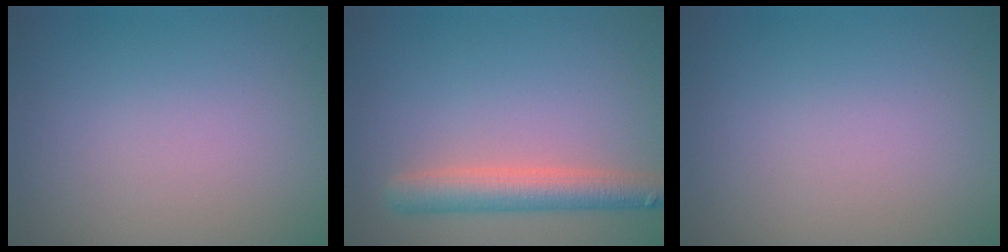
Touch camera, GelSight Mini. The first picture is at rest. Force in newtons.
{"total": 3.8, "press": 3.8, "slide": 0.3}
{"total": 0.0}